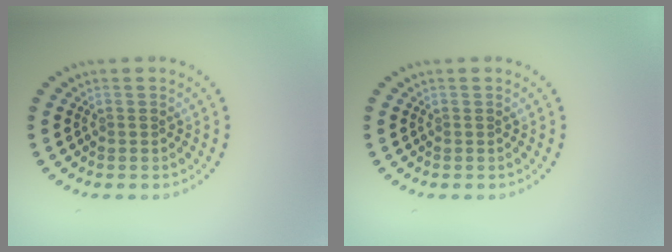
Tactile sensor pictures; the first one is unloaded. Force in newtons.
{"total": 0.0}